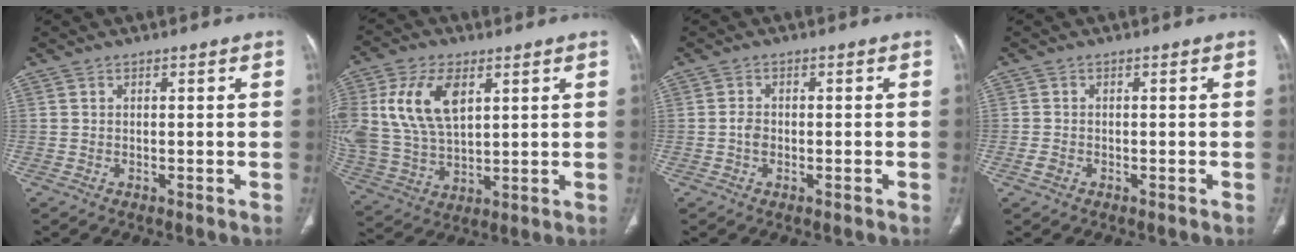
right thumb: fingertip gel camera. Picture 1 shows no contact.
{"total": 15.4, "force": [5.0, 8.9, 11.5], "torque": [-0.229, -0.006, 0.104]}
{"total": 2.7, "force": [-0.5, 1.7, 2.0], "torque": [-0.034, 0.006, -0.014]}
{"total": 1.4, "force": [-0.7, 1.0, 0.7], "torque": [-0.013, 0.004, -0.014]}